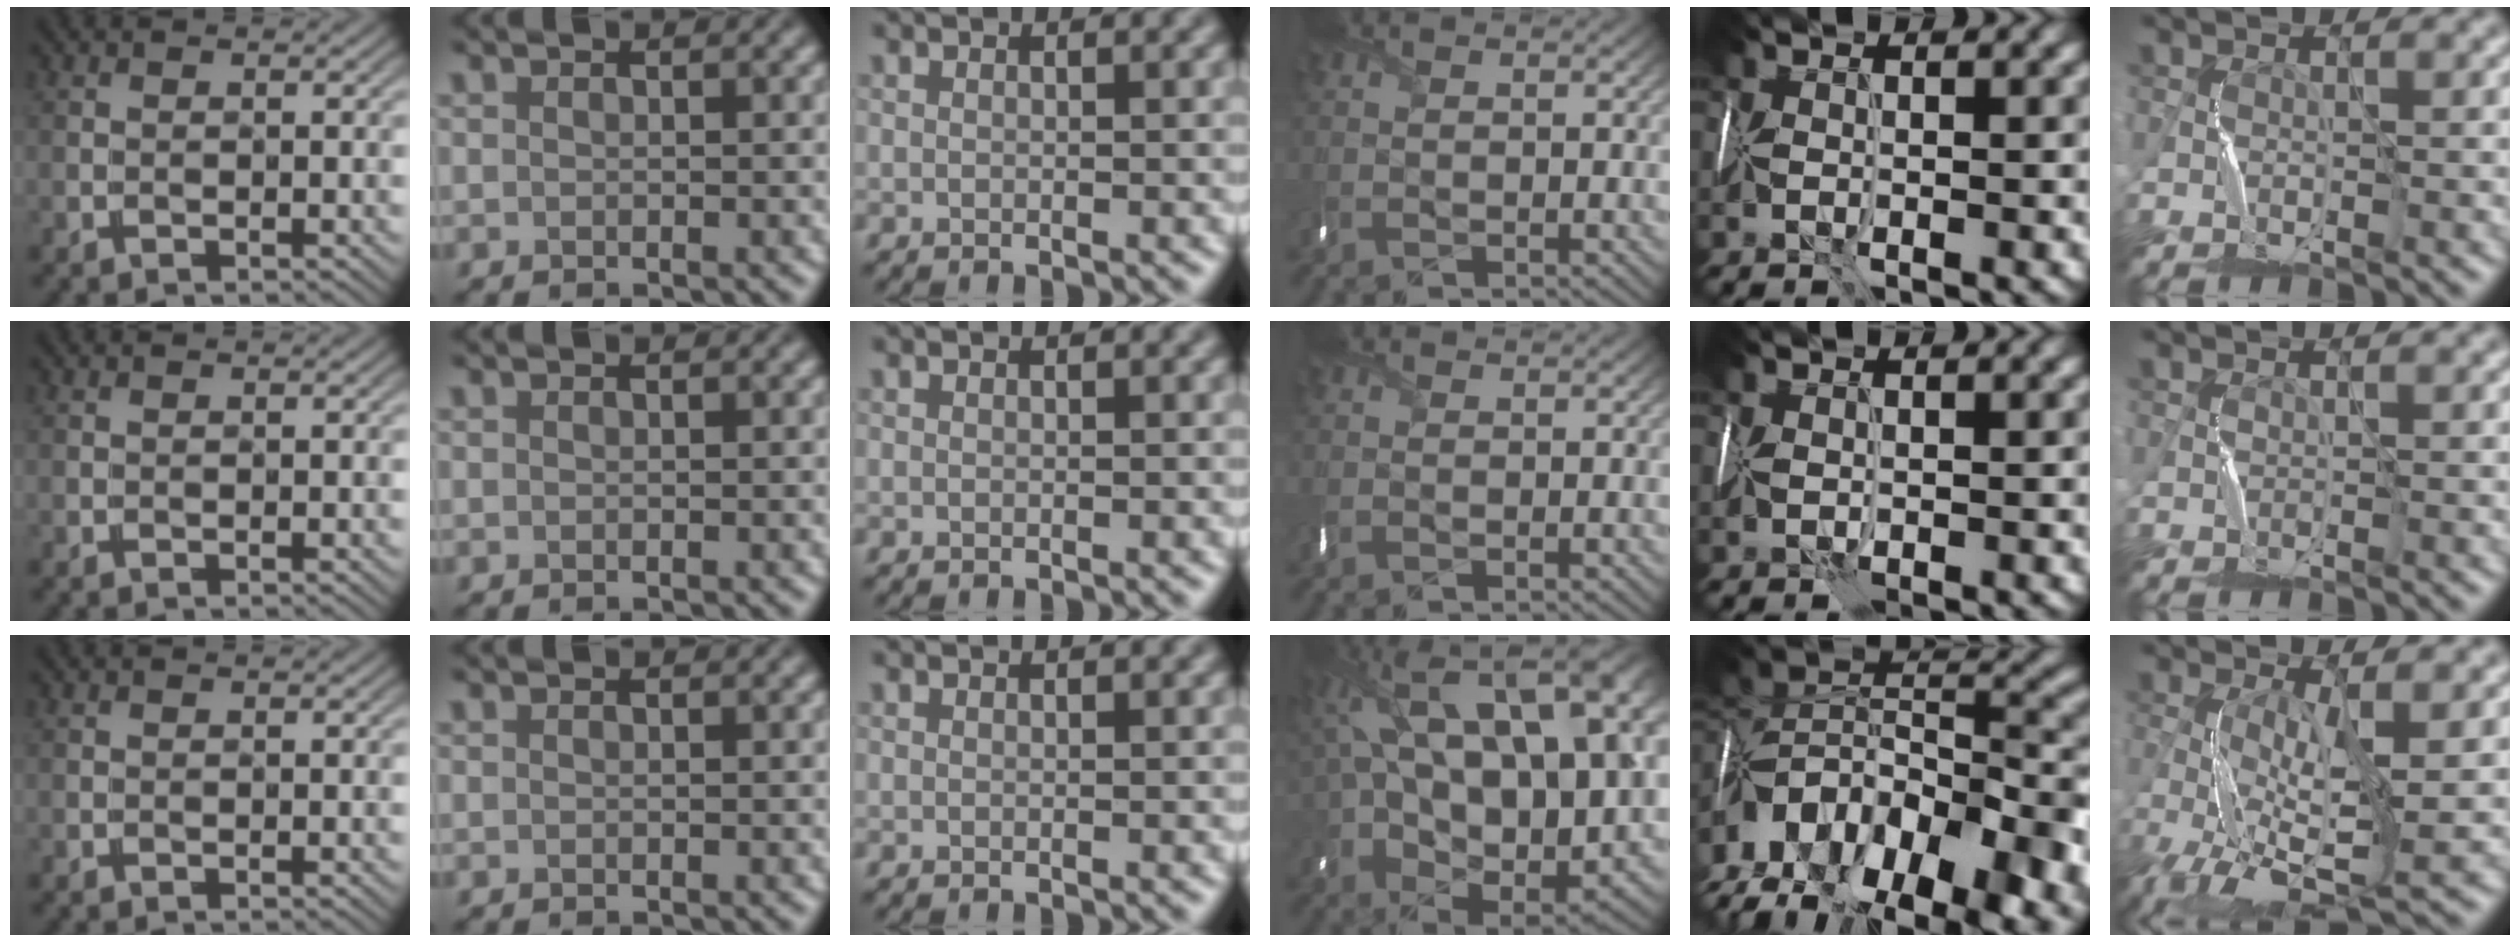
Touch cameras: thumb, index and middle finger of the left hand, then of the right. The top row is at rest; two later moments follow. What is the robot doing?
{"motion": "wrap", "object": "sponge"}